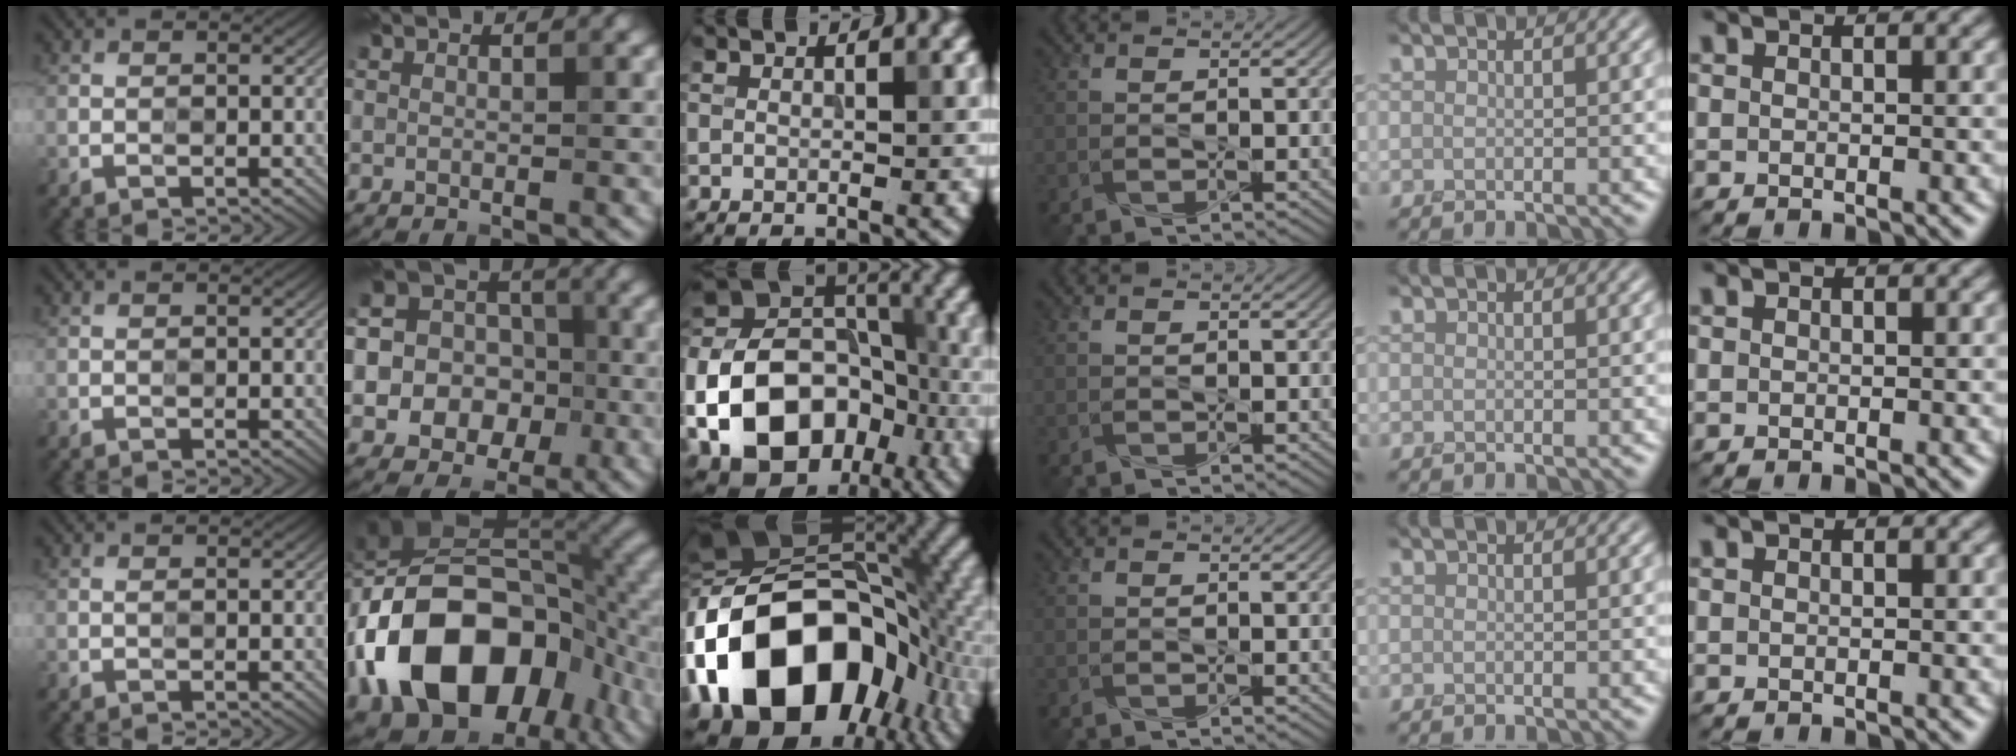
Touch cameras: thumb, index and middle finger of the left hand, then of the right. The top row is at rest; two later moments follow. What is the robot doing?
{"motion": "press", "object": "gel pad"}